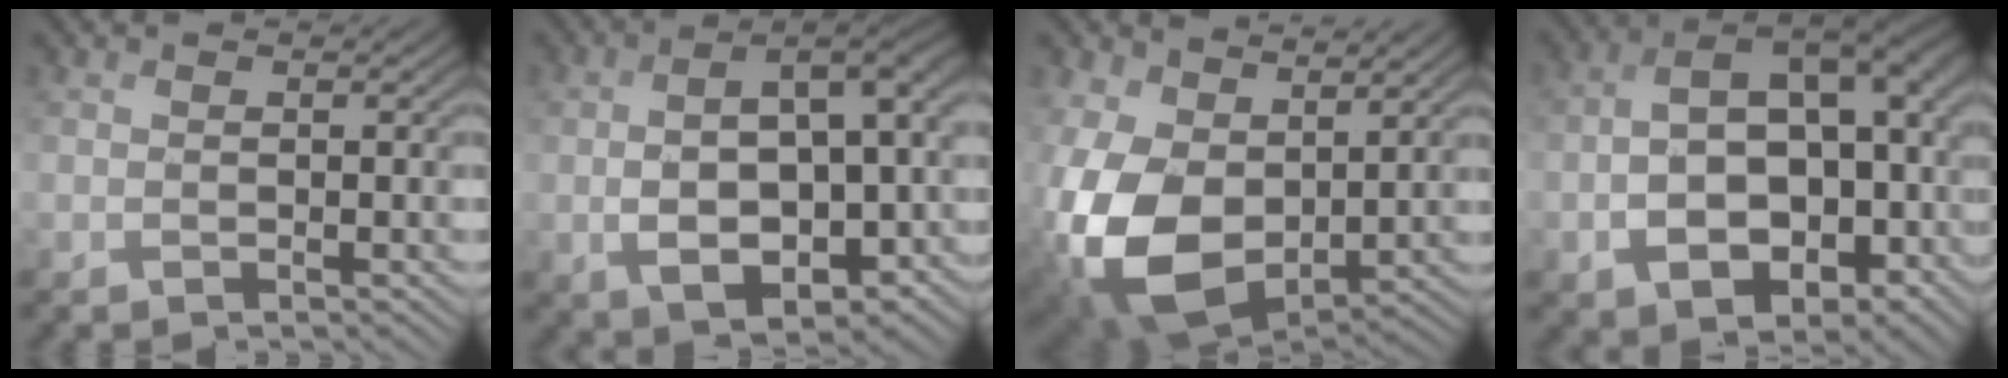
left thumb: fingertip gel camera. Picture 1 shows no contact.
{"total": 15.0, "force": [-2.5, 9.0, 11.8], "torque": [-0.203, -0.029, -0.018]}
{"total": 13.9, "force": [1.1, 9.7, 9.8], "torque": [-0.270, -0.028, 0.023]}
{"total": 15.2, "force": [-3.3, 9.2, 11.6], "torque": [-0.212, -0.016, -0.034]}